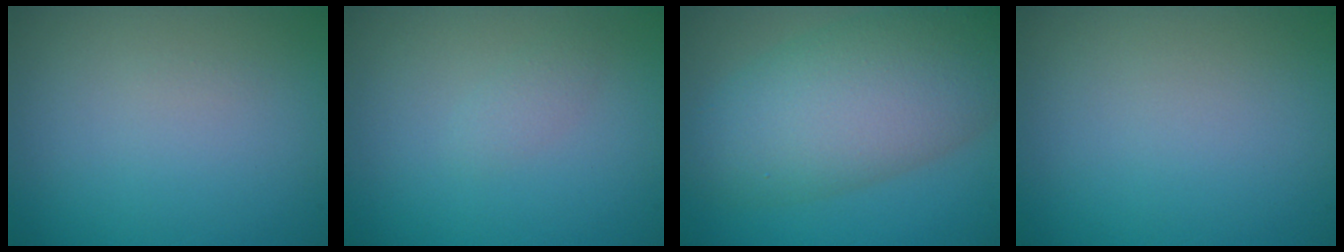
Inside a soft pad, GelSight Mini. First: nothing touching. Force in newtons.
{"total": 1.0, "press": 1.0, "slide": 0.1}
{"total": 9.4, "press": 9.4, "slide": 0.4}
{"total": 0.0}